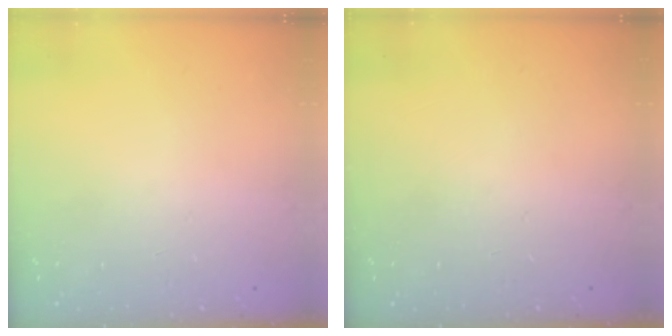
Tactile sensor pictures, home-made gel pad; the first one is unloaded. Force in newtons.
{"total": 0.0}